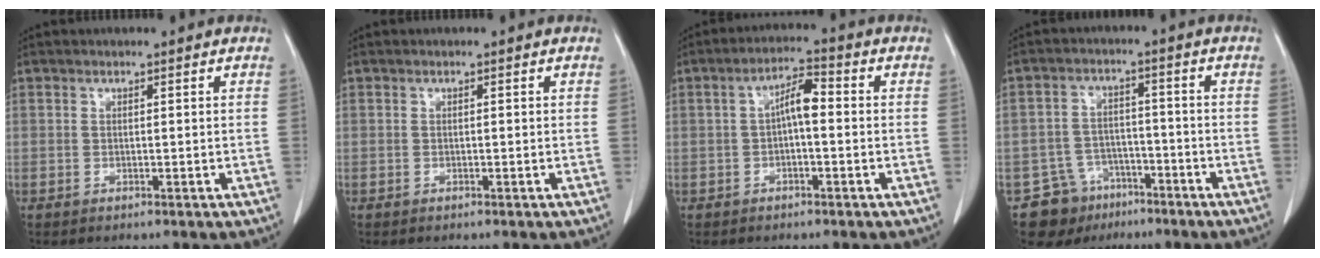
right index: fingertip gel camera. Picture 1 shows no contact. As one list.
[{"total": 0.0}, {"total": 4.8, "force": [0.0, 1.3, 4.6], "torque": [-0.081, 0.020, -0.002]}, {"total": 7.7, "force": [-5.0, 5.8, 0.6], "torque": [-0.010, 0.018, -0.075]}]